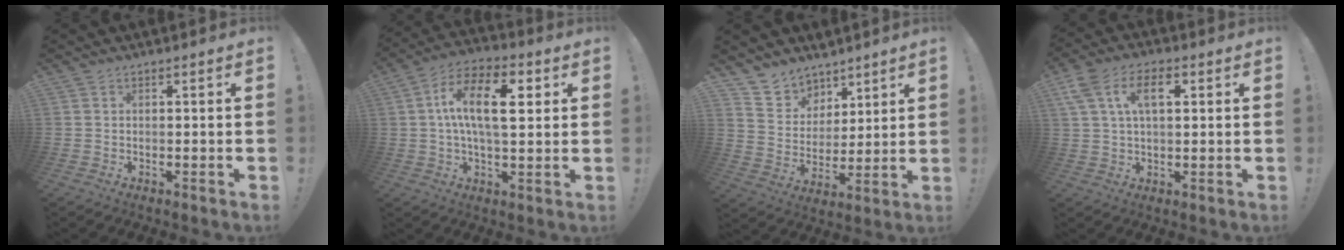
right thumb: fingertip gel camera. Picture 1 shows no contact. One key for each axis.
{"total": 16.1, "fx": 3.0, "fy": 7.6, "fz": 13.9, "tx": -0.234, "ty": 0.007, "tz": 0.043}
{"total": 8.7, "fx": 6.5, "fy": 5.7, "fz": 0.1, "tx": -0.017, "ty": -0.062, "tz": 0.133}
{"total": 9.9, "fx": 3.1, "fy": 5.7, "fz": 7.5, "tx": -0.146, "ty": 0.010, "tz": 0.053}